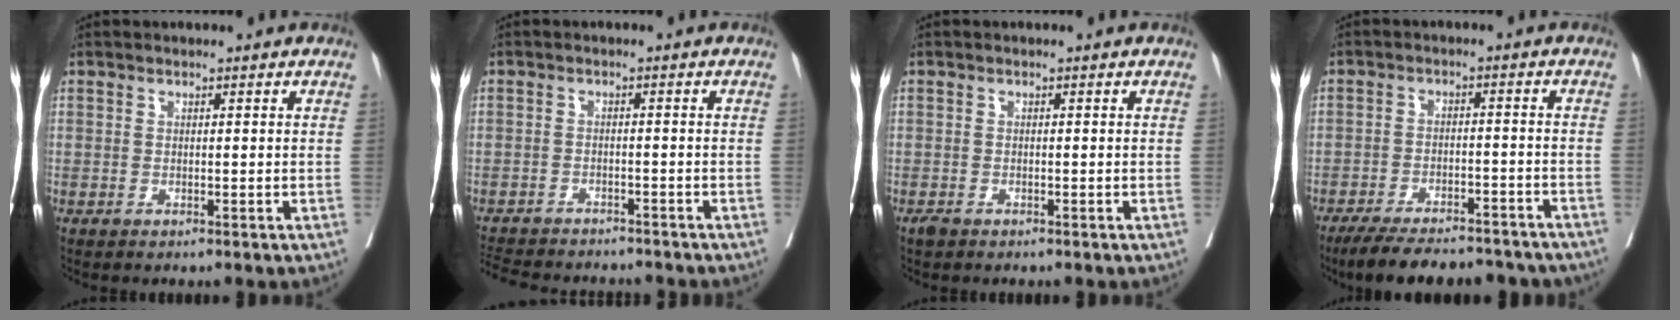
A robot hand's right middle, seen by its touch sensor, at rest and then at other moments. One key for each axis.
{"total": 12.5, "fx": -11.4, "fy": 2.9, "fz": 4.1, "tx": -0.090, "ty": -0.008, "tz": -0.155}
{"total": 0.8, "fx": -0.7, "fy": 0.3, "fz": 0.3, "tx": -0.013, "ty": -0.003, "tz": -0.012}
{"total": 15.9, "fx": -14.1, "fy": 3.8, "fz": 6.3, "tx": -0.115, "ty": -0.006, "tz": -0.193}